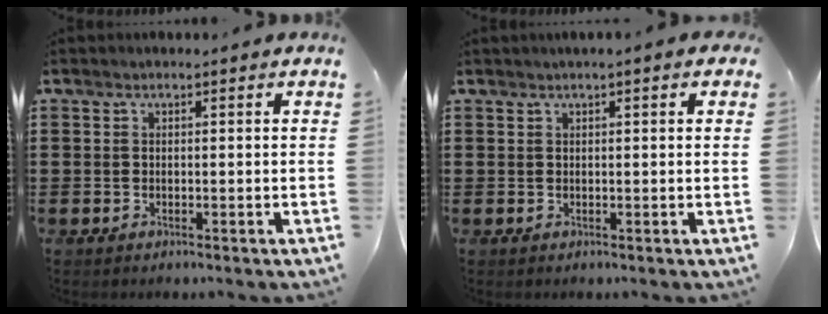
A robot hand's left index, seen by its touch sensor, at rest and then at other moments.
{"total": 1.1, "force": [0.6, -0.1, 0.9], "torque": [-0.017, 0.001, 0.011]}